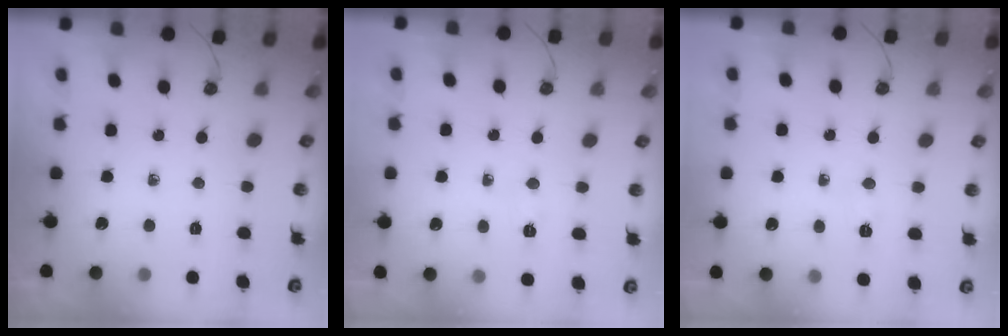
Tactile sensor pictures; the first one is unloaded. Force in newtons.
{"total": 4.8, "press": 3.0, "slide": 3.7}
{"total": 4.8, "press": 3.0, "slide": 3.7}